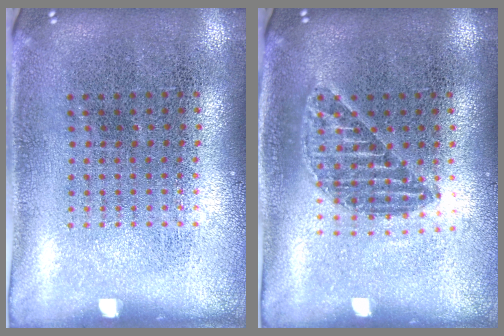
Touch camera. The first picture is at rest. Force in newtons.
{"total": 1.2, "press": 1.1, "slide": 0.5}